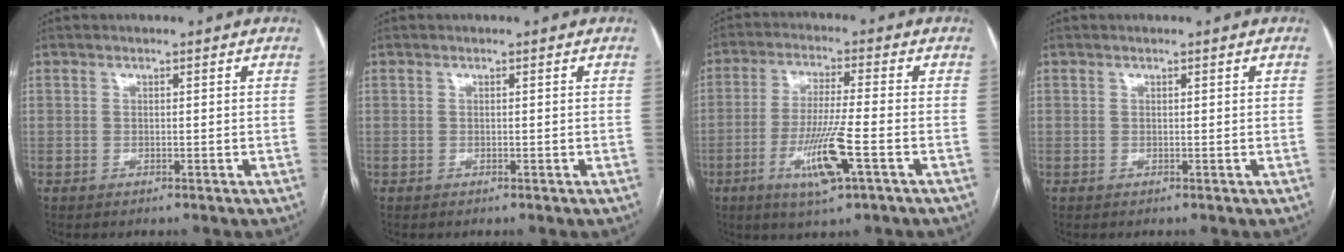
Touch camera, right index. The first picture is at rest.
{"total": 0.0}
{"total": 9.6, "force": [-3.7, 0.2, 8.9], "torque": [-0.174, -0.013, -0.068]}
{"total": 0.0}